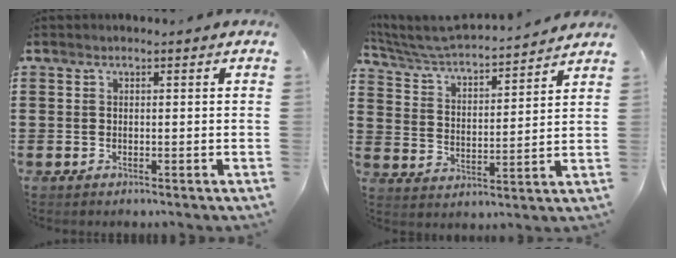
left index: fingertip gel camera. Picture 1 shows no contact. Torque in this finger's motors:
{"motor_torque": [1.05, -1.09, 0.09, 0.07]}